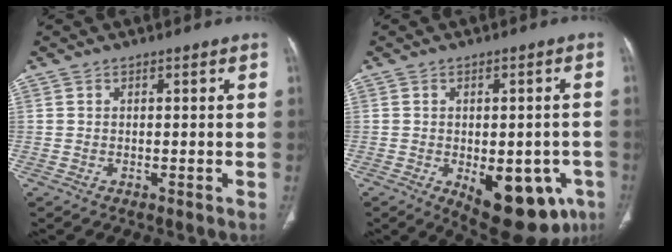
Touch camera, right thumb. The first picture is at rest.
{"total": 16.2, "force": [-6.4, 8.2, 12.3], "torque": [-0.117, 0.006, -0.066]}